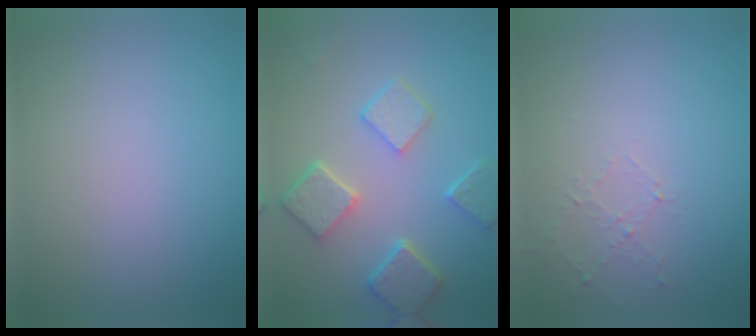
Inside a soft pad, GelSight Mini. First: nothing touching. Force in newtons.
{"total": 5.8, "press": 4.5, "slide": 3.6}
{"total": 1.0, "press": 0.4, "slide": 0.9}